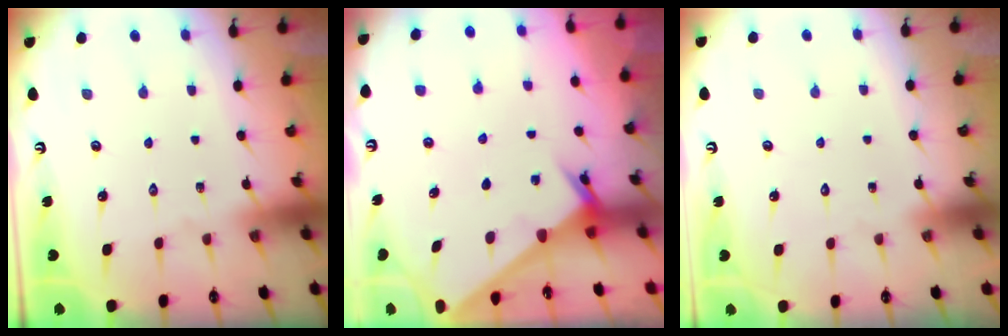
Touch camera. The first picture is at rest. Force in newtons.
{"total": 2.2, "press": 2.2, "slide": 0.2}
{"total": 1.7, "press": 1.7, "slide": 0.1}